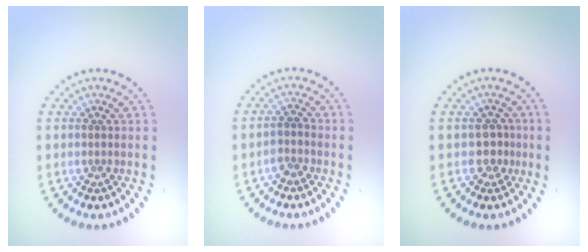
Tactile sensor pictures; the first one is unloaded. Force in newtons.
{"total": 1.5, "press": 1.3, "slide": 0.8}
{"total": 1.7, "press": 1.4, "slide": 1.0}